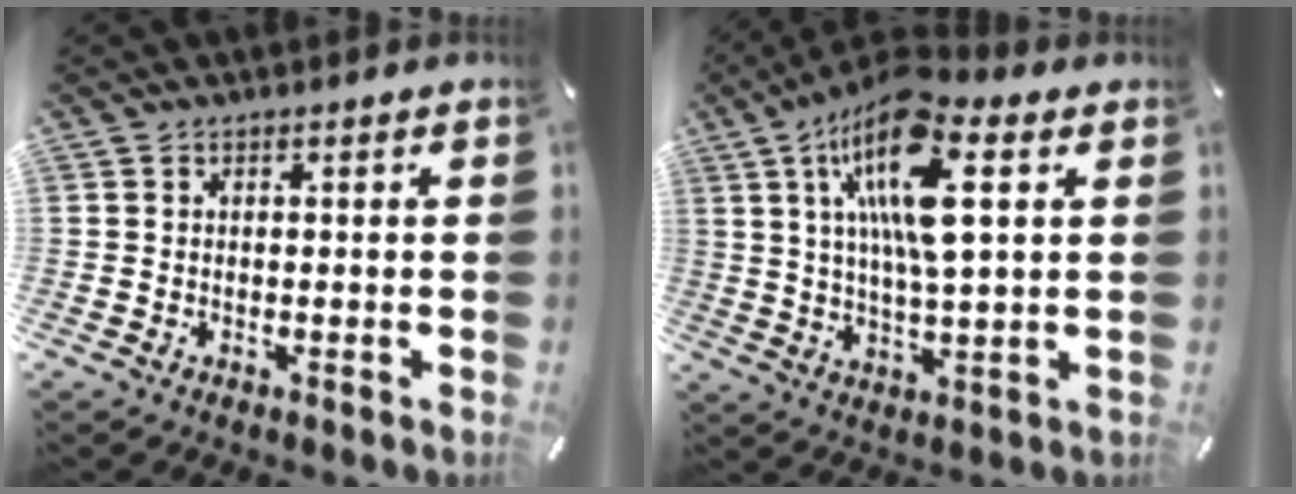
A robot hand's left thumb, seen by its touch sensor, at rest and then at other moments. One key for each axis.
{"total": 17.0, "fx": 6.3, "fy": 5.6, "fz": 14.7, "tx": -0.301, "ty": -0.012, "tz": 0.097}